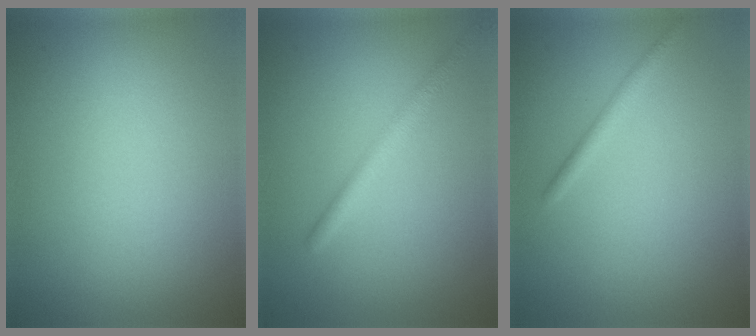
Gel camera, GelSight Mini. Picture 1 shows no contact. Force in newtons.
{"total": 2.1, "press": 2.1, "slide": 0.0}
{"total": 1.3, "press": 1.2, "slide": 0.1}